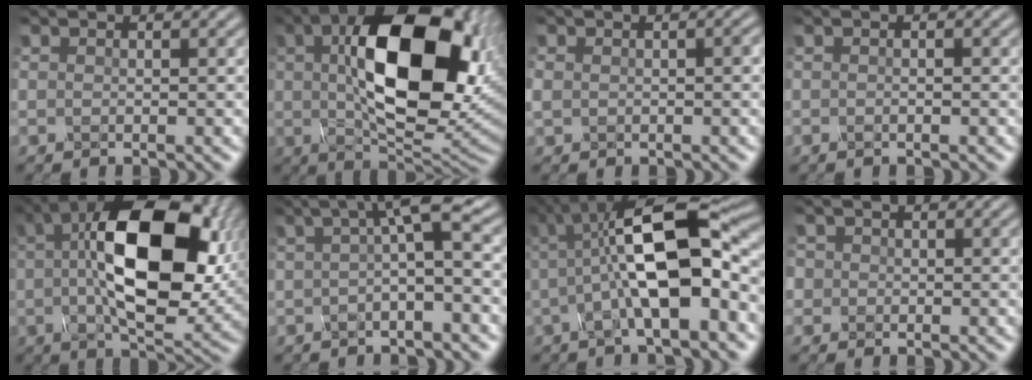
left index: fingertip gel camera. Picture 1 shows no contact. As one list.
[{"total": 15.8, "force": [3.0, 8.2, 13.2], "torque": [-0.217, 0.004, 0.061]}, {"total": 2.0, "force": [-0.1, 1.3, 1.5], "torque": [-0.030, 0.002, -0.002]}, {"total": 0.7, "force": [-0.1, 0.0, 0.7], "torque": [-0.012, -0.004, -0.004]}, {"total": 14.6, "force": [1.9, 7.0, 12.7], "torque": [-0.198, 0.016, 0.029]}, {"total": 4.4, "force": [0.5, 0.7, 4.4], "torque": [-0.070, 0.015, 0.002]}, {"total": 11.1, "force": [0.2, 3.4, 10.6], "torque": [-0.174, 0.021, -0.004]}, {"total": 2.3, "force": [0.5, 2.1, 0.8], "torque": [-0.004, 0.016, -0.006]}]